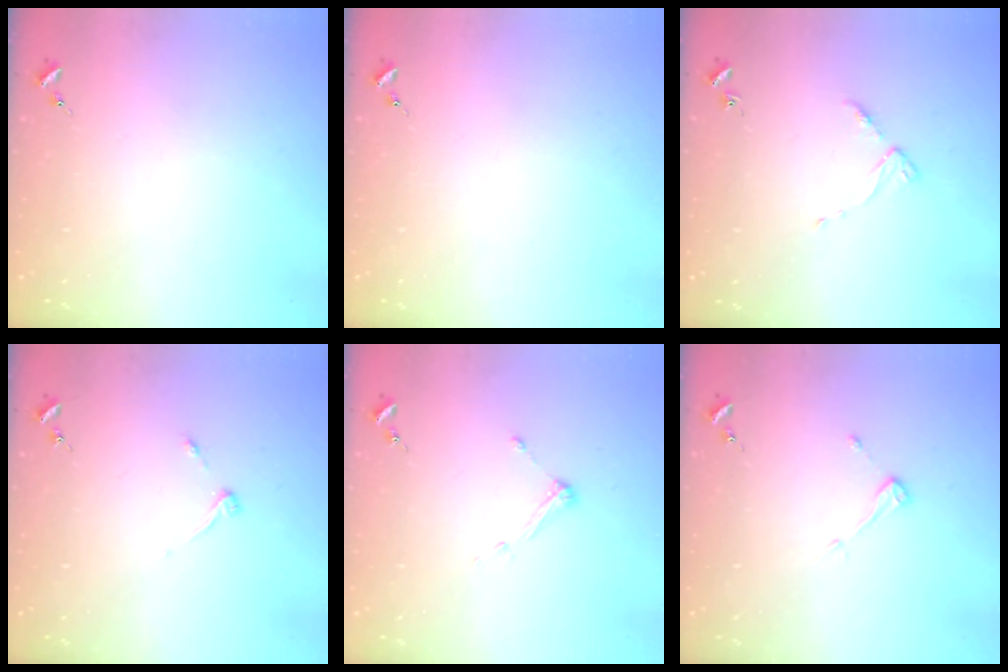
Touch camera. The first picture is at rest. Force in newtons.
{"total": 0.0}
{"total": 3.8, "press": 3.8, "slide": 0.5}
{"total": 3.9, "press": 3.8, "slide": 0.6}
{"total": 4.4, "press": 4.3, "slide": 0.5}
{"total": 3.8, "press": 3.8, "slide": 0.3}